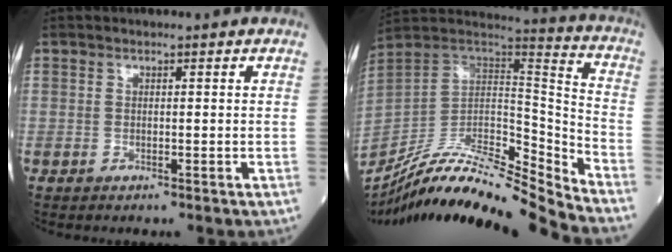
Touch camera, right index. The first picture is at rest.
{"total": 22.8, "force": [-21.3, -0.6, 8.1], "torque": [-0.156, 0.003, -0.358]}